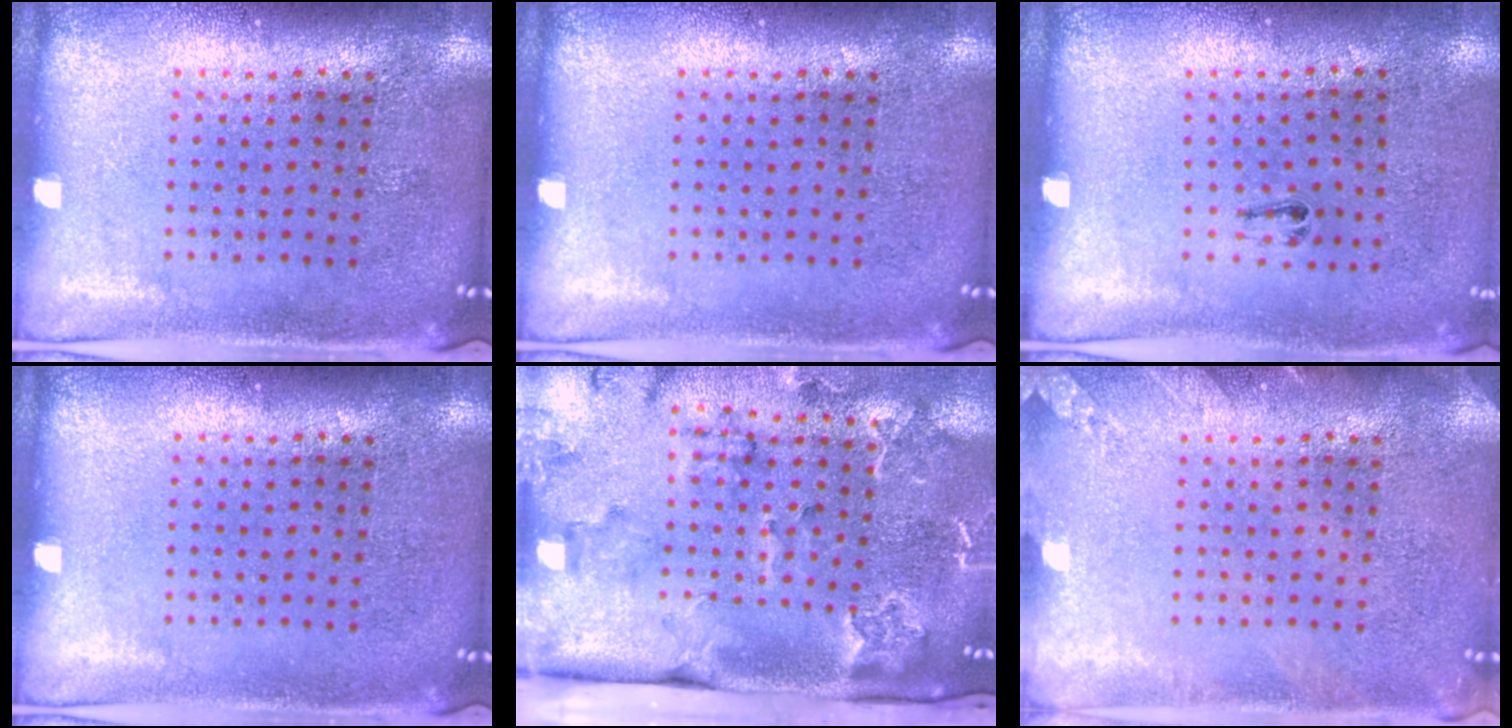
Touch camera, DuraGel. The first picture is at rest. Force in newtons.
{"total": 0.0}
{"total": 0.6, "press": 0.2, "slide": 0.5}
{"total": 0.0}
{"total": 2.5, "press": 2.3, "slide": 0.9}
{"total": 1.4, "press": 1.4, "slide": 0.2}